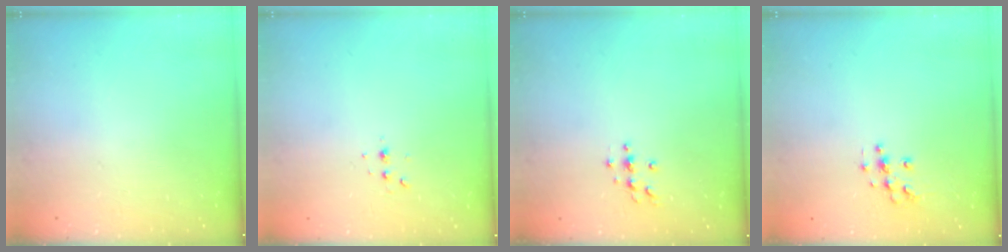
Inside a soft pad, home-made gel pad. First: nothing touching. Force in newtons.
{"total": 2.8, "press": 2.8, "slide": 0.7}
{"total": 3.3, "press": 3.3, "slide": 0.4}
{"total": 5.0, "press": 4.7, "slide": 1.6}